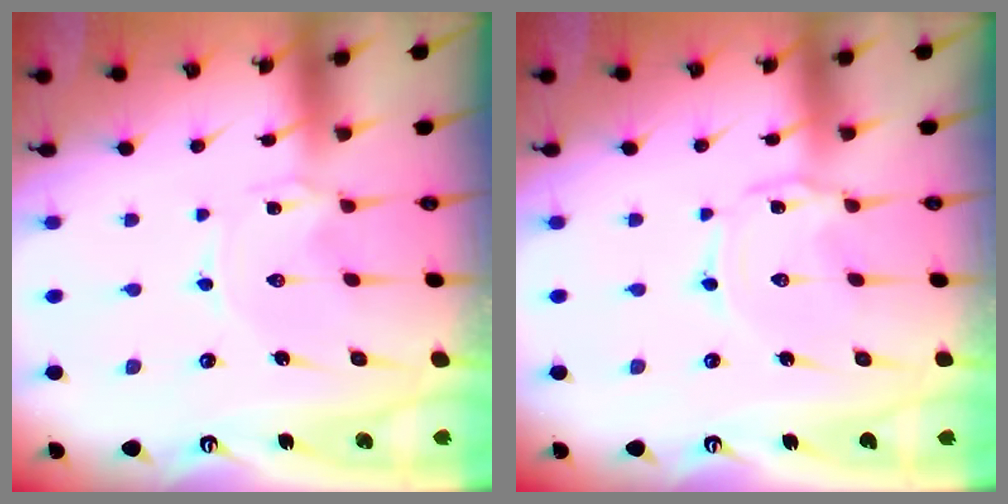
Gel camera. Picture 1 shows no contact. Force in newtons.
{"total": 1.5, "press": 1.5, "slide": 0.1}